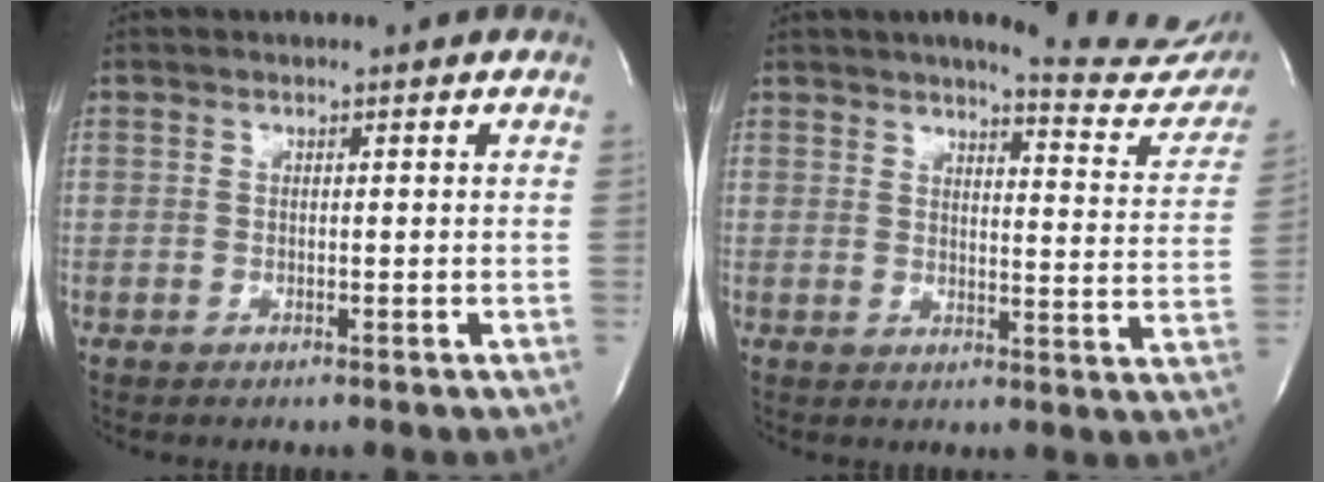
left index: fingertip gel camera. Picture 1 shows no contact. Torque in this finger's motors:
{"motor_torque": [1.08, -1.06, 0.35, 0.06]}